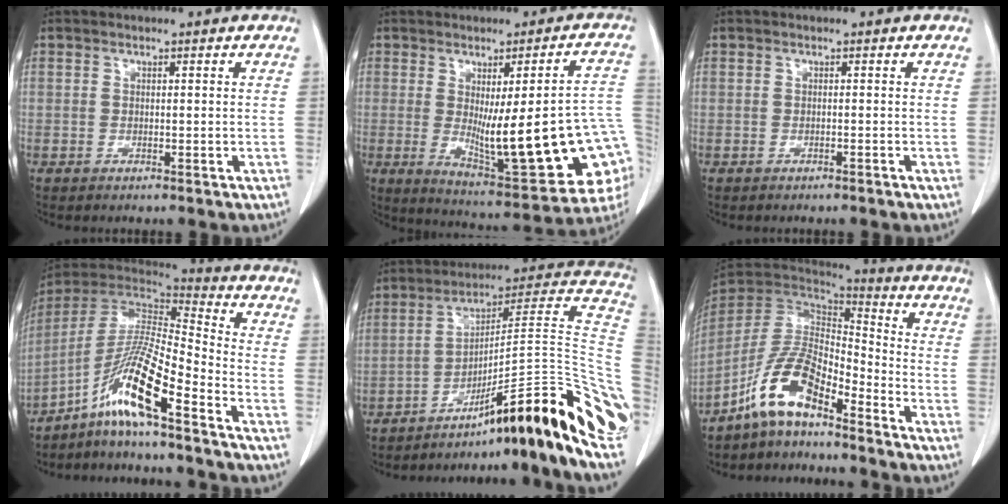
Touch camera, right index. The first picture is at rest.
{"total": 22.3, "force": [-3.0, 4.4, 21.7], "torque": [-0.222, -0.007, -0.021]}
{"total": 0.0}
{"total": 12.9, "force": [-7.7, 0.2, 10.3], "torque": [-0.203, -0.001, -0.150]}
{"total": 26.9, "force": [-17.5, 0.0, 20.5], "torque": [-0.162, 0.023, -0.262]}
{"total": 11.0, "force": [-7.5, 3.6, 7.3], "torque": [-0.156, 0.021, -0.147]}